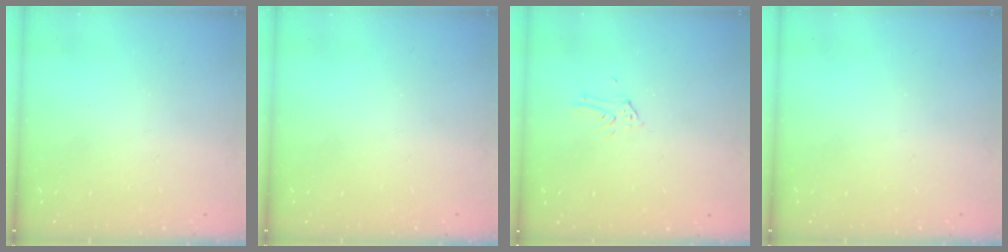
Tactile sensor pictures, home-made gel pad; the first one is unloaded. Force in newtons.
{"total": 0.0}
{"total": 3.5, "press": 3.5, "slide": 0.3}
{"total": 0.0}